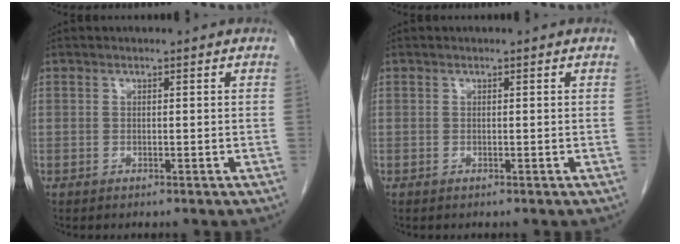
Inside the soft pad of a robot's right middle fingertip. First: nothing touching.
{"total": 0.0}